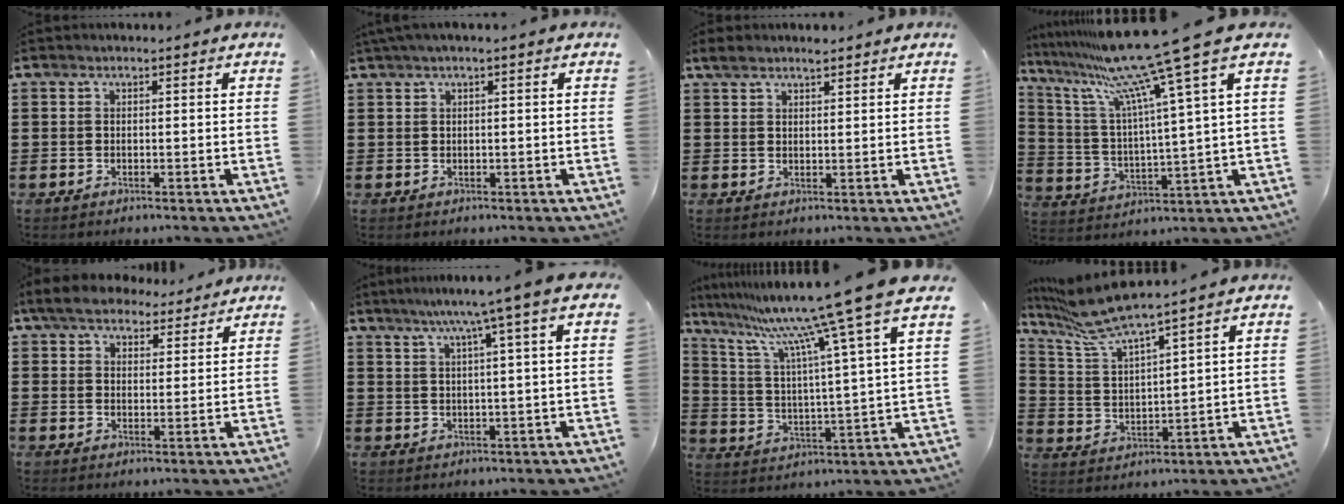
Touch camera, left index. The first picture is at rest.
{"total": 1.2, "force": [0.2, -0.1, 1.1], "torque": [-0.018, -0.004, 0.005]}
{"total": 2.7, "force": [2.2, 0.8, 1.4], "torque": [-0.031, 0.005, 0.041]}
{"total": 14.9, "force": [11.0, -0.5, 10.1], "torque": [-0.228, -0.061, 0.176]}
{"total": 5.7, "force": [4.9, 2.3, 1.8], "torque": [-0.047, -0.006, 0.088]}
{"total": 6.0, "force": [3.3, -0.8, 4.9], "torque": [-0.106, -0.008, 0.050]}
{"total": 13.5, "force": [11.0, -0.8, 7.9], "torque": [-0.188, -0.069, 0.172]}
{"total": 7.2, "force": [6.3, 0.4, 3.5], "torque": [-0.096, -0.030, 0.108]}